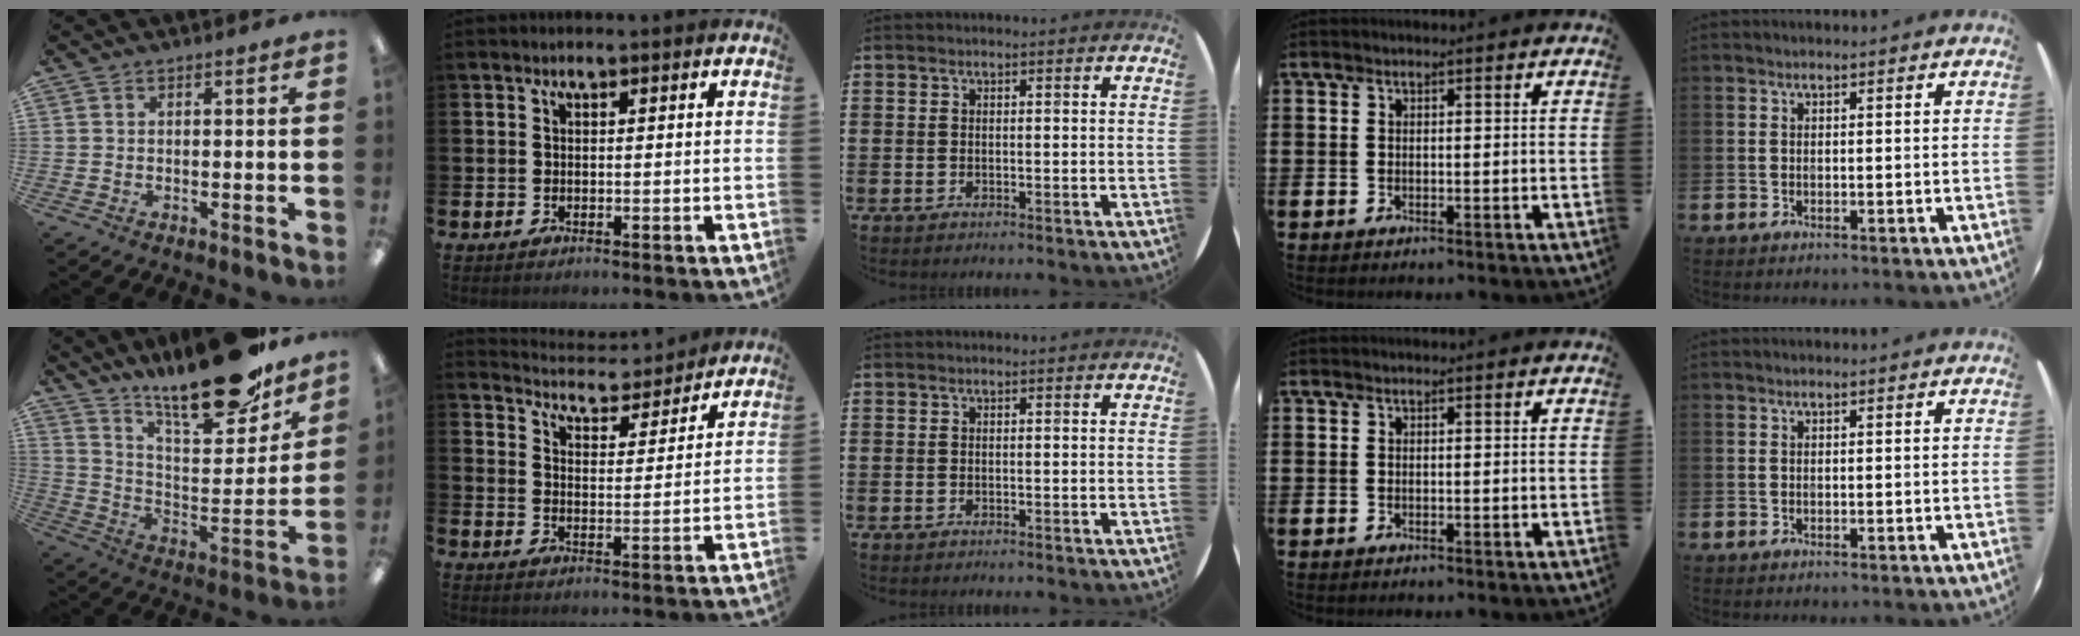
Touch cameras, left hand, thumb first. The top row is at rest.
{"thumb": {"total": 23.6, "force": [18.7, 6.5, 12.8], "torque": [-0.184, -0.126, 0.310]}, "index": {"total": 4.9, "force": [4.8, 1.0, 0.3], "torque": [-0.025, -0.041, 0.079]}}